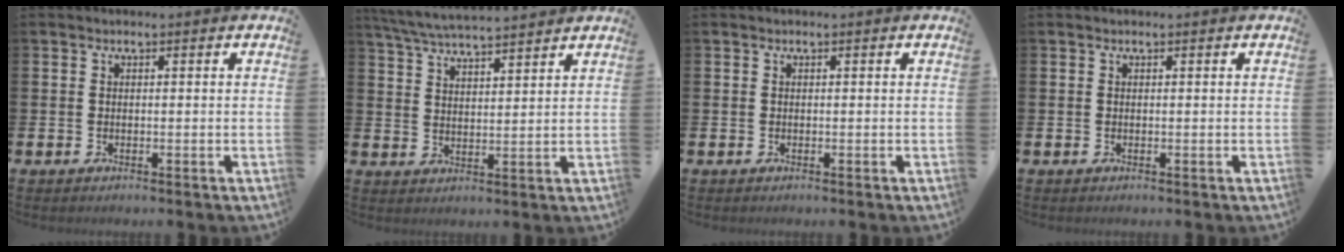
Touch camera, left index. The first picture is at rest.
{"total": 5.7, "force": [5.6, 0.1, 1.2], "torque": [-0.050, -0.026, 0.101]}
{"total": 0.0}
{"total": 0.0}